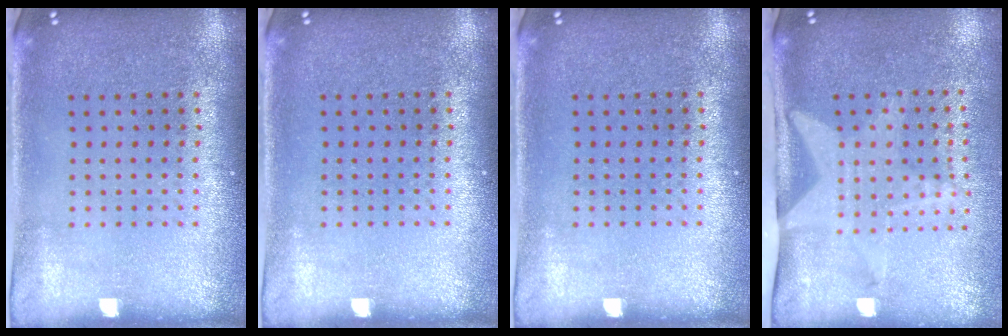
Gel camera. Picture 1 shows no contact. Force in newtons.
{"total": 0.0}
{"total": 0.0}
{"total": 2.0, "press": 1.5, "slide": 1.3}